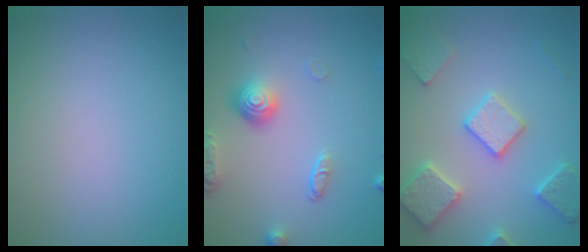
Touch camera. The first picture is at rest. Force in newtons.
{"total": 4.0, "press": 2.9, "slide": 2.7}
{"total": 5.6, "press": 5.5, "slide": 1.1}